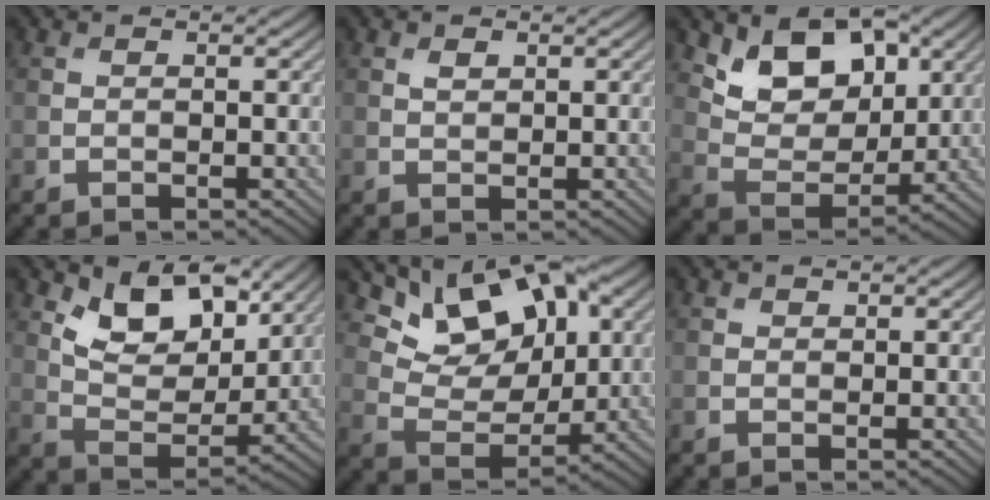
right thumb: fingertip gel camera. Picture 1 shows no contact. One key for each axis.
{"total": 1.2, "fx": 0.6, "fy": 0.7, "fz": 0.7, "tx": -0.013, "ty": -0.002, "tz": 0.013}
{"total": 9.8, "fx": 4.8, "fy": 6.1, "fz": 6.0, "tx": -0.113, "ty": -0.018, "tz": 0.081}
{"total": 9.6, "fx": 5.6, "fy": 5.2, "fz": 5.8, "tx": -0.114, "ty": -0.020, "tz": 0.100}
{"total": 11.6, "fx": 6.2, "fy": 6.6, "fz": 7.2, "tx": -0.134, "ty": -0.003, "tz": 0.102}
{"total": 0.8, "fx": 0.5, "fy": 0.5, "fz": 0.2, "tx": -0.001, "ty": -0.003, "tz": 0.009}